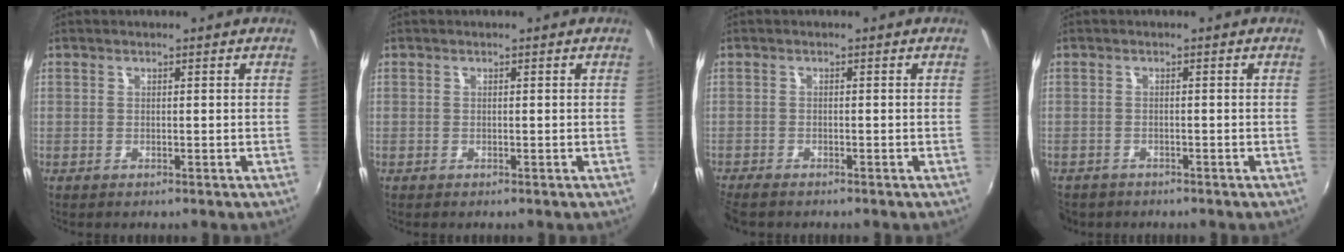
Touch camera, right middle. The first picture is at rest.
{"total": 0.0}
{"total": 3.2, "force": [-2.8, 0.7, 1.4], "torque": [-0.035, -0.018, -0.055]}
{"total": 4.0, "force": [-3.0, 2.3, 1.1], "torque": [-0.037, -0.013, -0.050]}